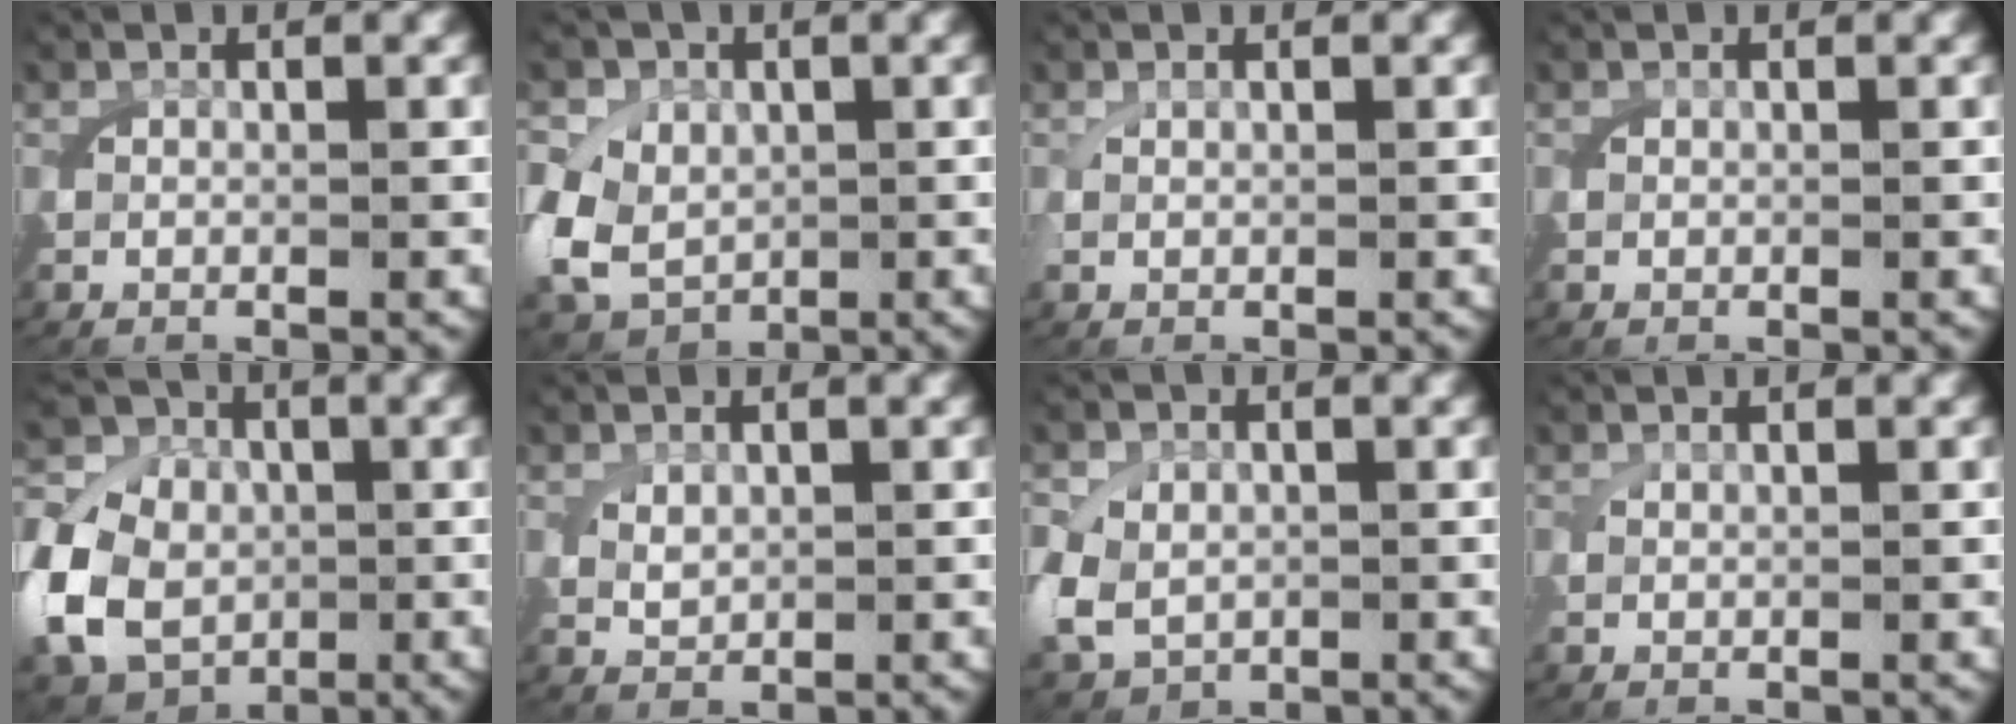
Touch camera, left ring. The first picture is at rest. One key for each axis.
{"total": 8.0, "fx": -1.5, "fy": 7.1, "fz": 3.3, "tx": -0.104, "ty": -0.050, "tz": -0.003}
{"total": 0.7, "fx": 0.4, "fy": 0.4, "fz": 0.5, "tx": -0.019, "ty": 0.000, "tz": 0.012}
{"total": 0.0}
{"total": 11.4, "fx": -2.3, "fy": 10.2, "fz": 4.5, "tx": -0.121, "ty": -0.046, "tz": -0.028}
{"total": 1.0, "fx": 0.6, "fy": 0.4, "fz": 0.7, "tx": -0.018, "ty": -0.005, "tz": 0.023}
{"total": 3.7, "fx": -0.6, "fy": 3.2, "fz": 1.9, "tx": -0.053, "ty": -0.019, "tz": 0.006}
{"total": 0.6, "fx": 0.5, "fy": 0.1, "fz": 0.4, "tx": -0.010, "ty": 0.002, "tz": 0.012}